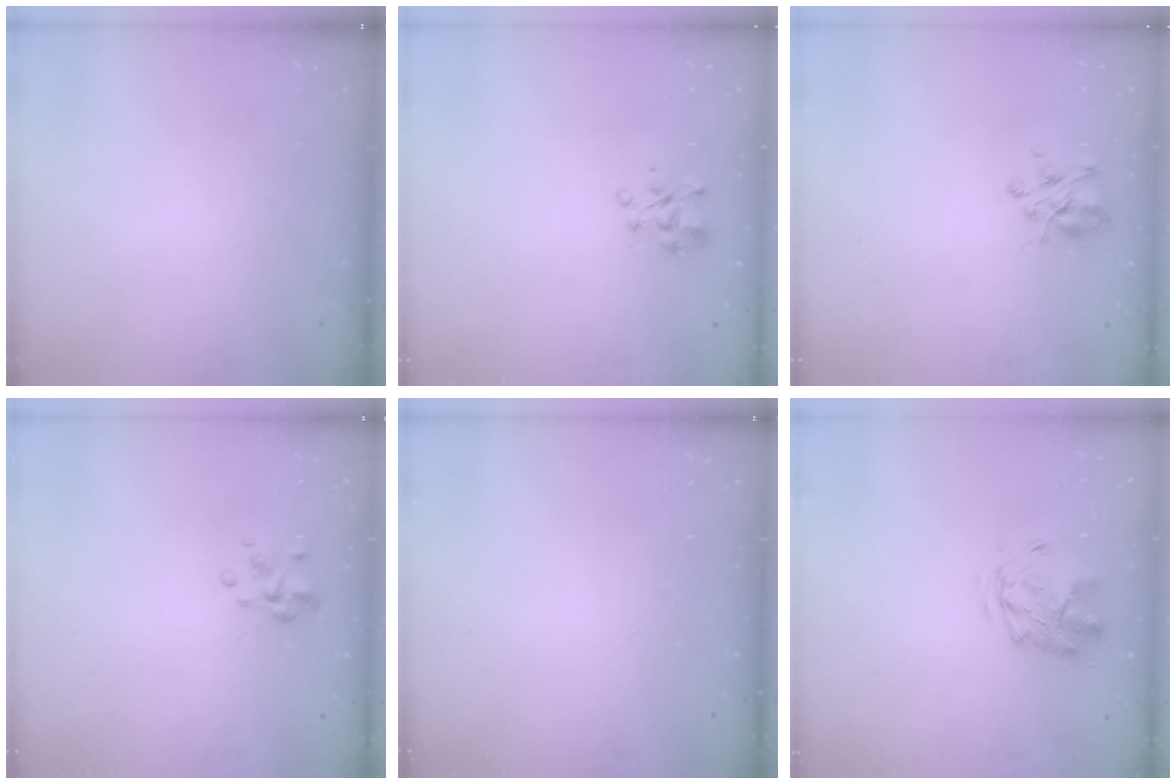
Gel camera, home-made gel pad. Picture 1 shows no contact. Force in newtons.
{"total": 3.9, "press": 3.9, "slide": 0.2}
{"total": 4.5, "press": 4.4, "slide": 0.9}
{"total": 2.5, "press": 2.4, "slide": 0.7}
{"total": 0.0}
{"total": 2.8, "press": 2.4, "slide": 1.4}